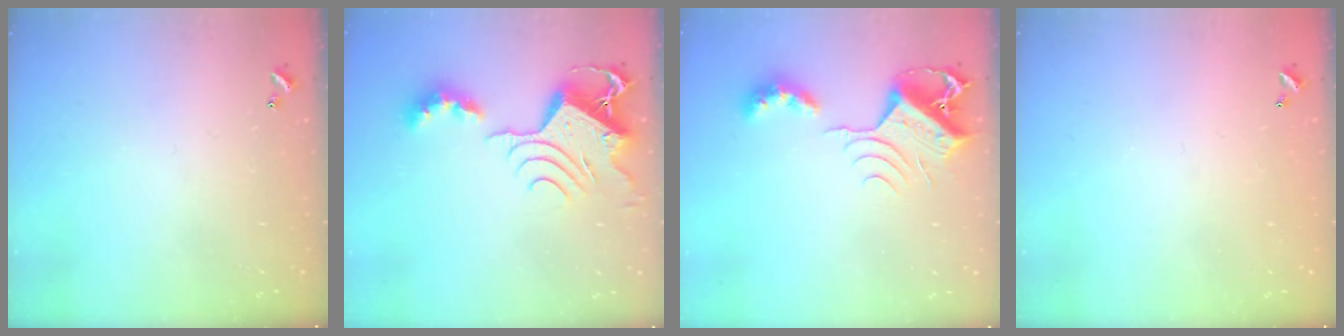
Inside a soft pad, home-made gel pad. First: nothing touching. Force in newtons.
{"total": 10.3, "press": 10.3, "slide": 1.1}
{"total": 7.6, "press": 7.5, "slide": 1.0}
{"total": 2.9, "press": 2.9, "slide": 0.1}